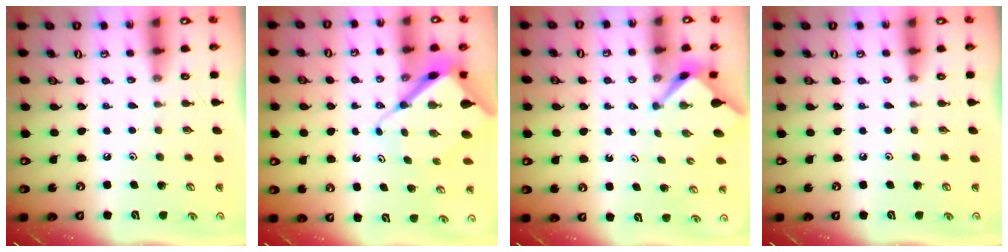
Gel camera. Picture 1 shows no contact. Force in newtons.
{"total": 9.8, "press": 9.7, "slide": 1.0}
{"total": 2.4, "press": 2.4, "slide": 0.2}
{"total": 0.0}